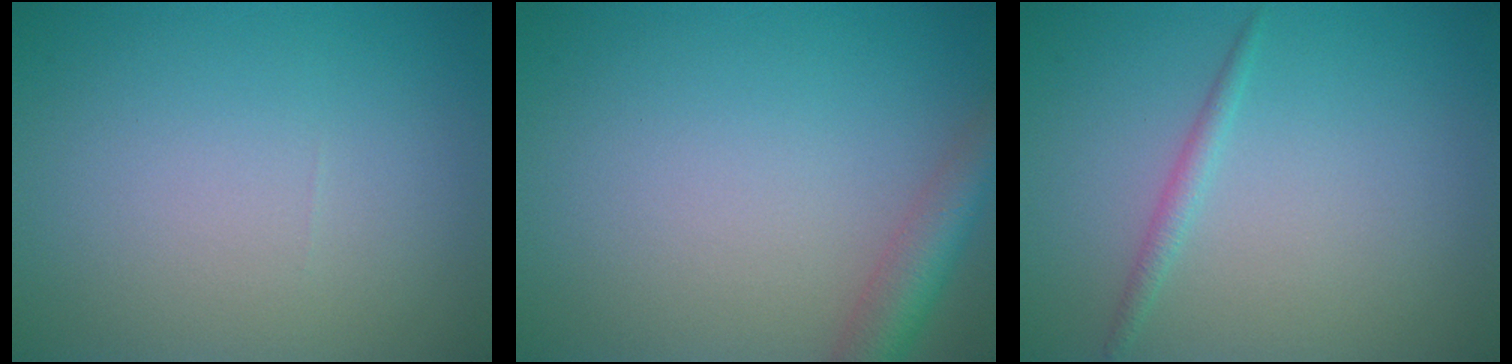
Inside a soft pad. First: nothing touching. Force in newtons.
{"total": 3.5, "press": 3.5, "slide": 0.2}
{"total": 1.1, "press": 1.1, "slide": 0.0}